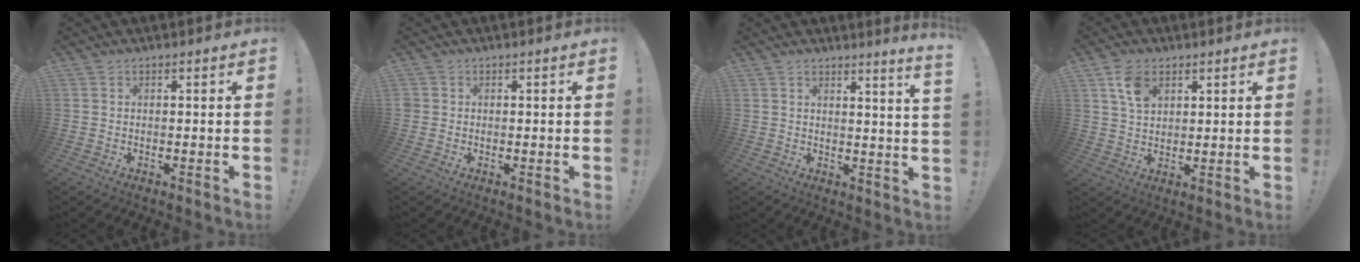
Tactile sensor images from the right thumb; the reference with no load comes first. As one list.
[{"total": 1.4, "force": [0.1, 1.3, 0.5], "torque": [-0.016, 0.005, 0.004]}, {"total": 3.6, "force": [2.3, -1.1, 2.5], "torque": [-0.030, -0.025, 0.034]}, {"total": 7.1, "force": [3.6, 4.5, 4.1], "torque": [-0.074, -0.005, 0.069]}]